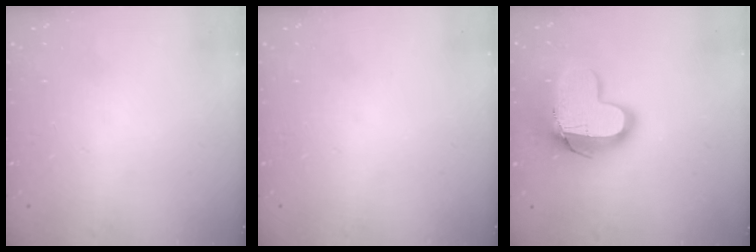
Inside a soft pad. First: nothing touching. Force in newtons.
{"total": 0.0}
{"total": 15.0, "press": 14.9, "slide": 1.3}